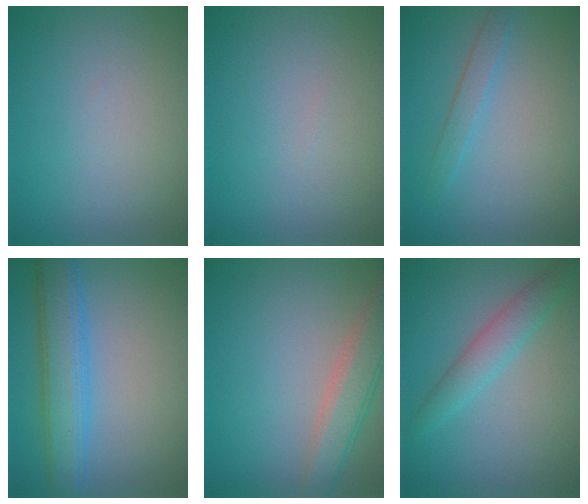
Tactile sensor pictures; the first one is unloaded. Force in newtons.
{"total": 0.0}
{"total": 1.7, "press": 1.7, "slide": 0.1}
{"total": 5.6, "press": 5.6, "slide": 0.2}
{"total": 4.1, "press": 4.1, "slide": 0.2}
{"total": 3.0, "press": 3.0, "slide": 0.1}